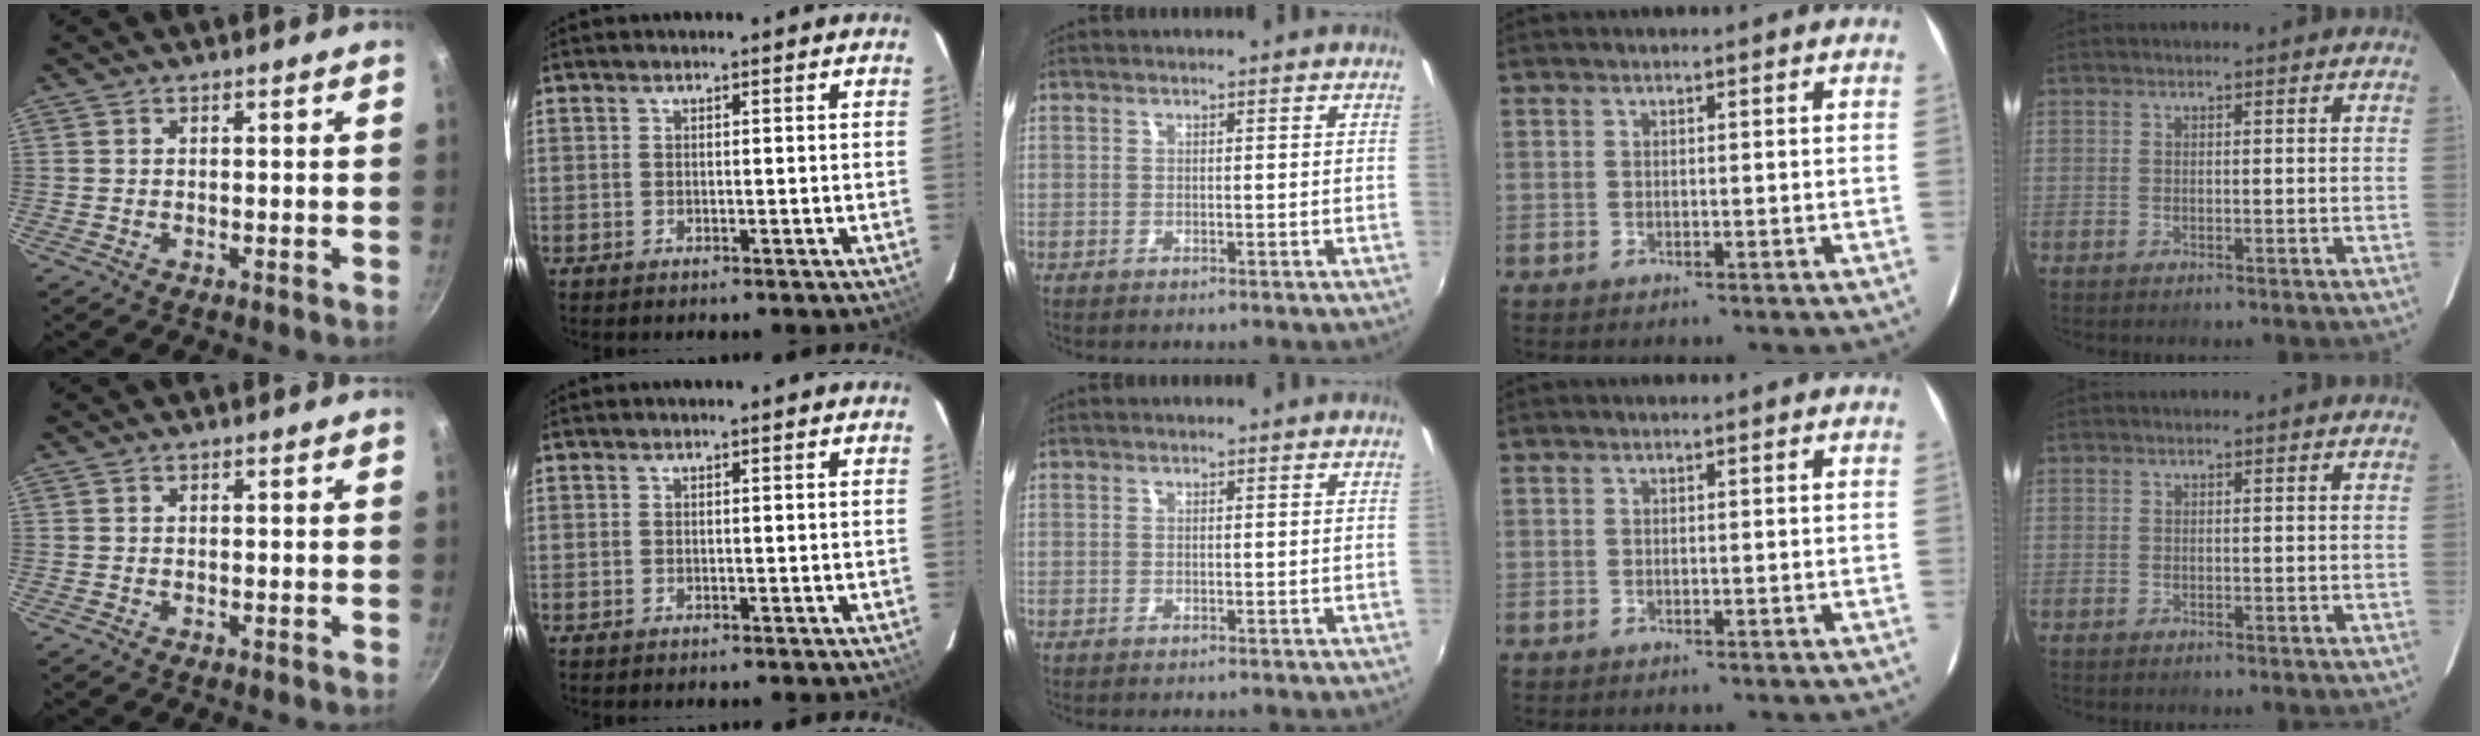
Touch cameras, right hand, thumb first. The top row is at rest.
{}